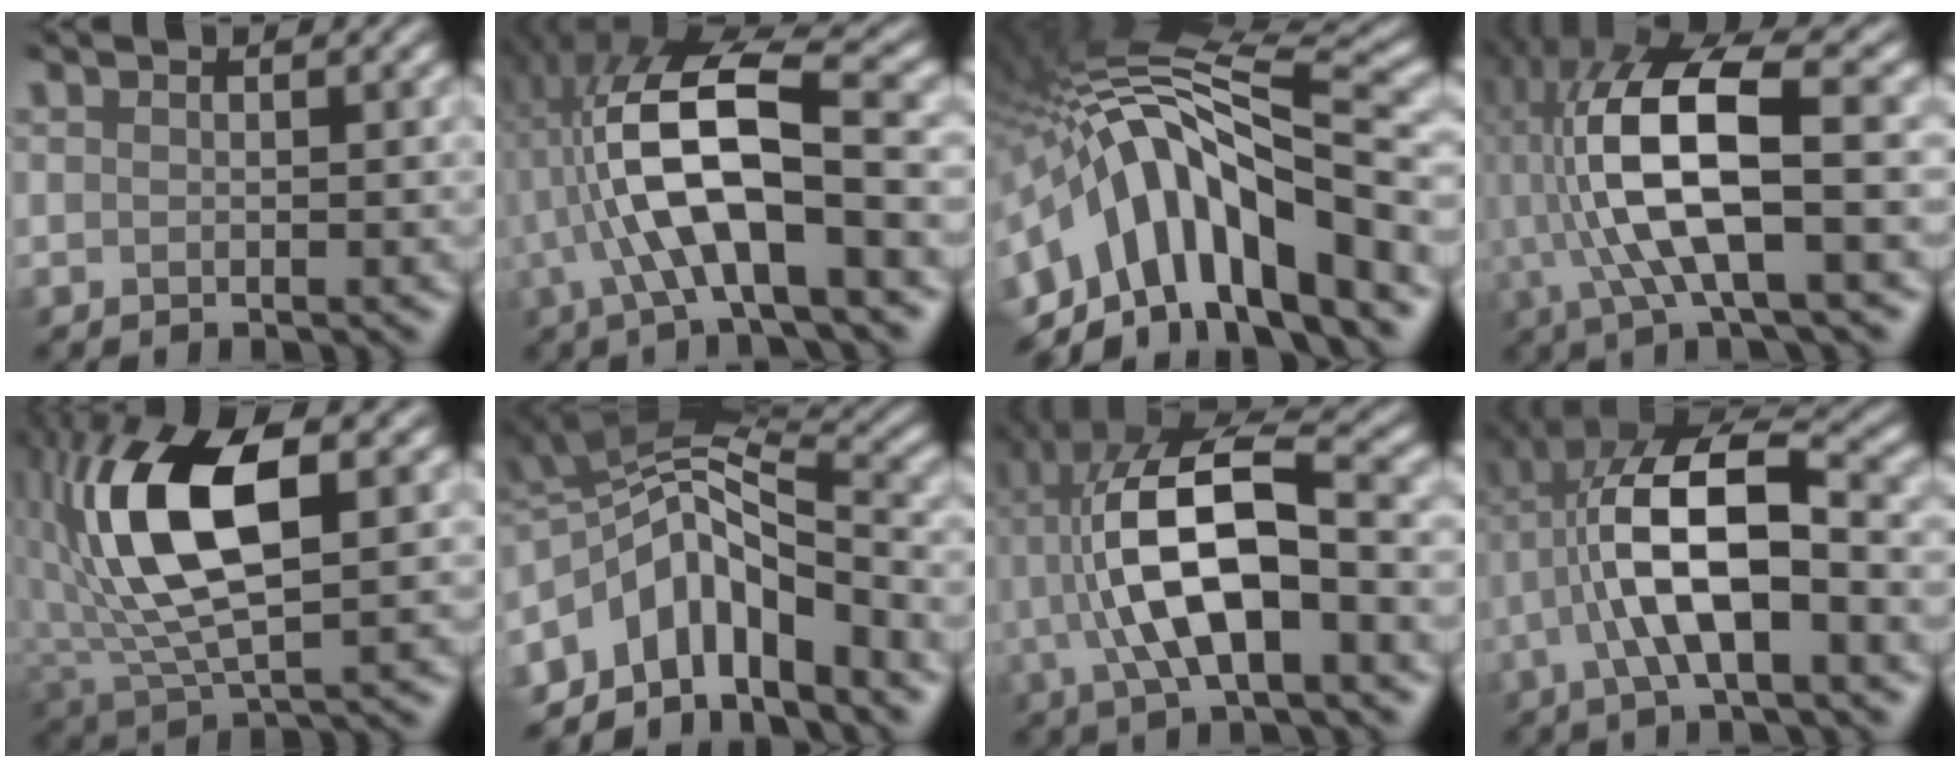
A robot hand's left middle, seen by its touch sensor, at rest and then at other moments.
{"total": 8.8, "force": [-0.6, 2.3, 8.5], "torque": [-0.162, 0.023, -0.009]}
{"total": 13.4, "force": [-4.0, 4.9, 11.8], "torque": [-0.185, 0.028, -0.061]}
{"total": 10.6, "force": [0.4, 2.7, 10.3], "torque": [-0.210, 0.018, 0.009]}
{"total": 10.6, "force": [2.7, 4.5, 9.2], "torque": [-0.196, 0.016, 0.051]}
{"total": 8.9, "force": [-3.4, 4.3, 7.1], "torque": [-0.120, 0.022, -0.064]}
{"total": 9.9, "force": [-0.6, 3.4, 9.3], "torque": [-0.178, 0.026, -0.011]}
{"total": 9.3, "force": [-0.9, 3.5, 8.6], "torque": [-0.172, 0.021, -0.015]}